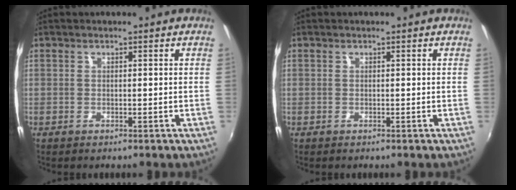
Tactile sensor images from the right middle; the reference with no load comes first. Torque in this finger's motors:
{"motor_torque": [0.07, -0.07, 0.00, 0.00]}